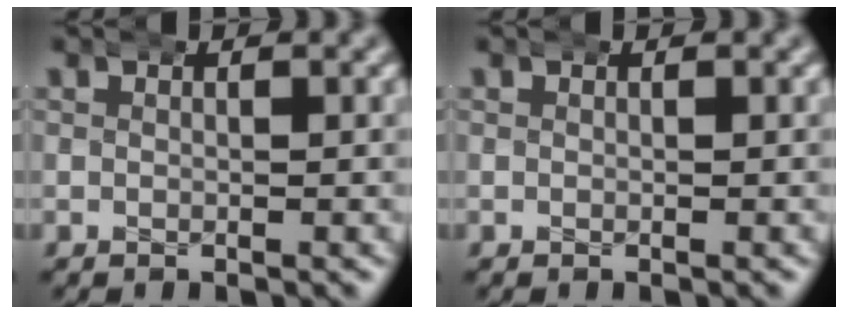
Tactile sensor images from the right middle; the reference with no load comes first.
{"total": 0.0}